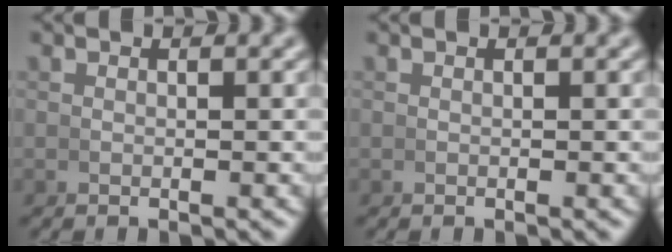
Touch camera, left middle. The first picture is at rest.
{"total": 0.0}